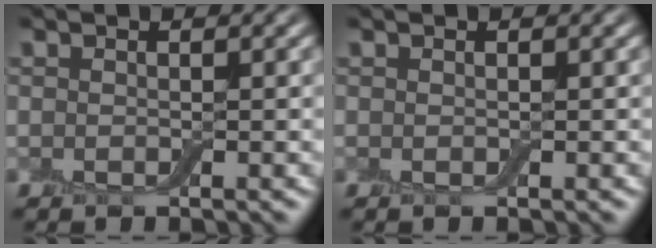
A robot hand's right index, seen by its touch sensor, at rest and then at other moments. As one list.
[{"total": 0.0}]